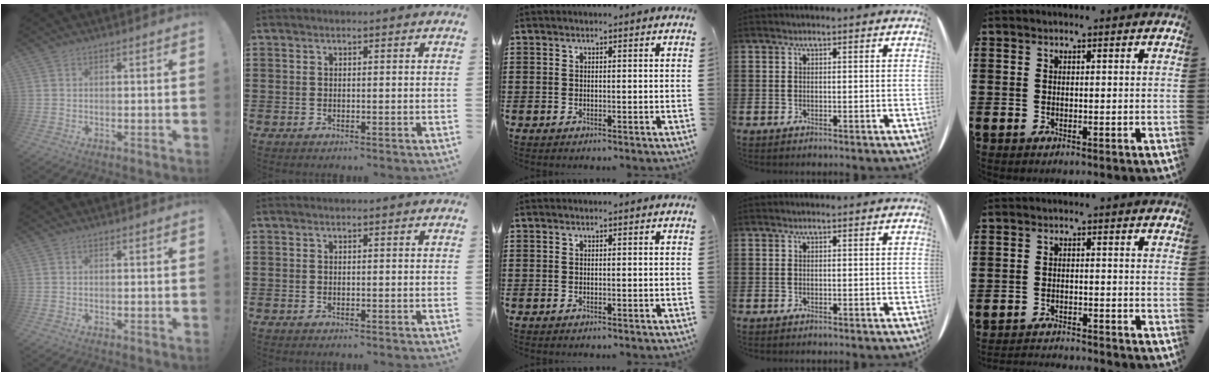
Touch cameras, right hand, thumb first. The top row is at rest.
{"little": {"total": 2.0, "force": [-2.0, -0.1, -0.1], "torque": [-0.002, 0.002, -0.042]}}